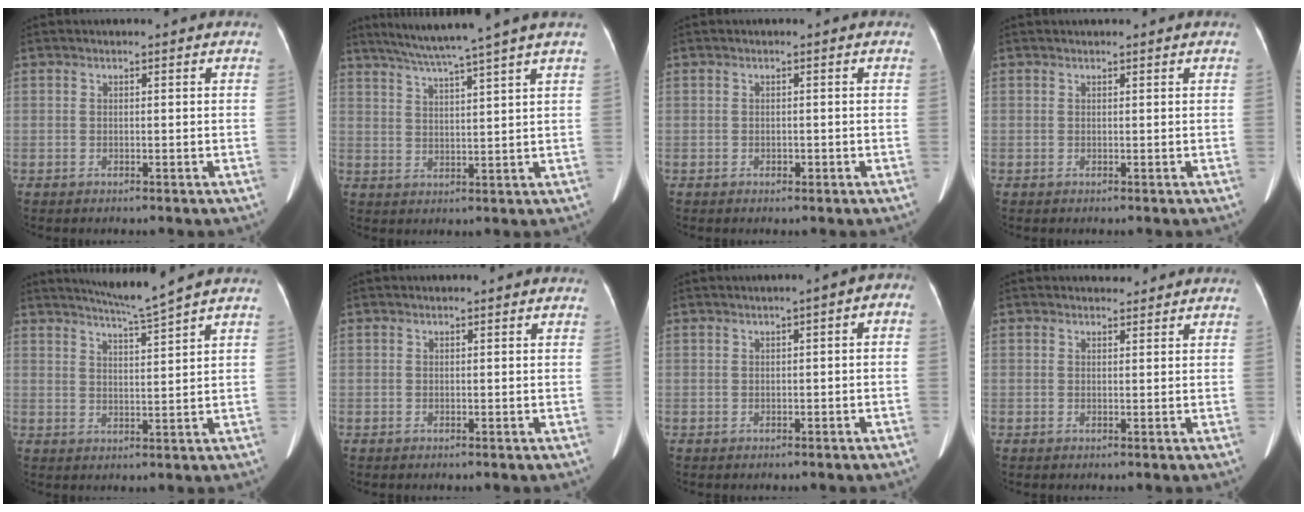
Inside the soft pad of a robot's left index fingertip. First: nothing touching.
{"total": 10.6, "force": [8.6, -2.3, 5.8], "torque": [-0.097, 0.007, 0.127]}
{"total": 0.6, "force": [-0.5, 0.3, 0.1], "torque": [-0.005, -0.004, -0.007]}
{"total": 1.5, "force": [1.3, 0.6, 0.5], "torque": [-0.003, 0.027, 0.017]}
{"total": 5.3, "force": [4.6, -2.0, 1.9], "torque": [-0.035, -0.014, 0.085]}
{"total": 0.0}
{"total": 2.9, "force": [0.0, 1.1, 2.7], "torque": [-0.030, 0.022, -0.005]}
{"total": 1.5, "force": [1.4, 0.7, 0.0], "torque": [0.000, 0.002, 0.018]}